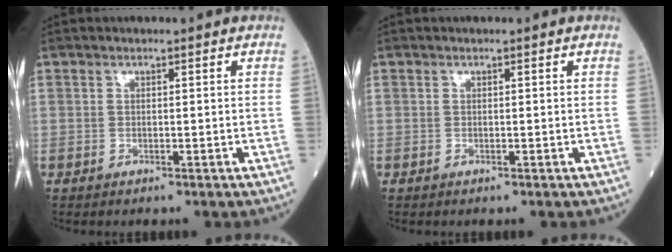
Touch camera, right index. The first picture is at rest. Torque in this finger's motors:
{"motor_torque": [0.00, 0.00, 0.00, 0.00]}